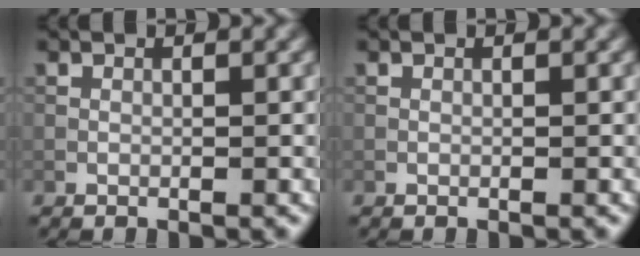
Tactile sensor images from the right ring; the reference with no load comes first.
{"total": 0.0}